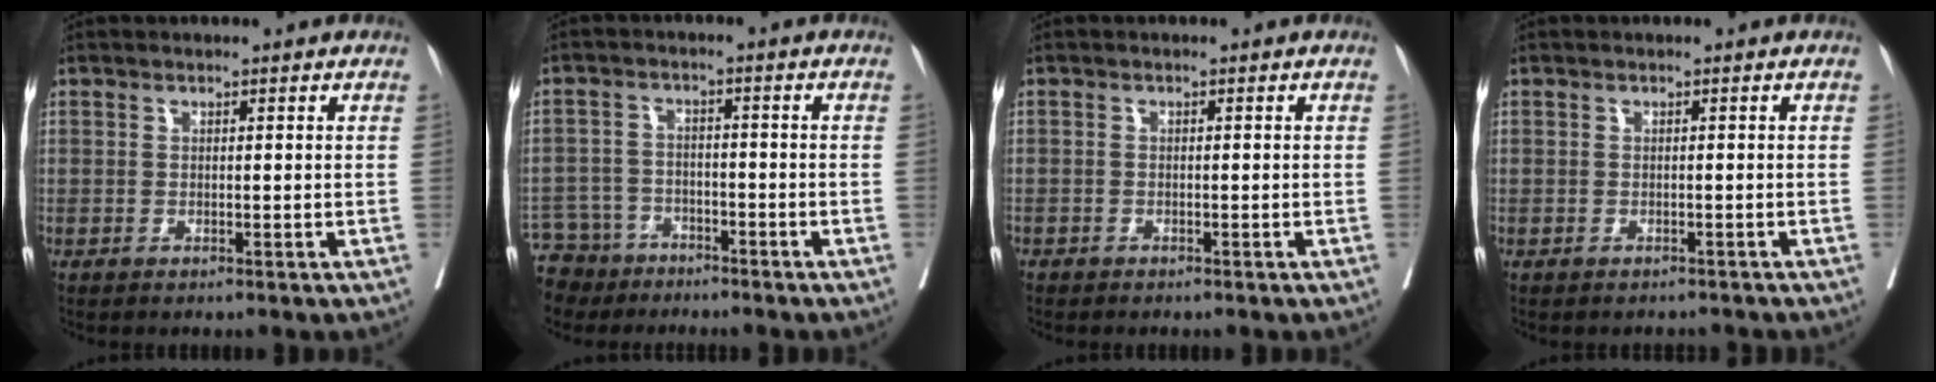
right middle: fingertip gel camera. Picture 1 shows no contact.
{"total": 8.3, "force": [-7.1, 4.3, 0.6], "torque": [-0.020, 0.000, -0.123]}
{"total": 0.7, "force": [-0.6, 0.2, 0.2], "torque": [-0.011, -0.002, -0.014]}
{"total": 1.2, "force": [-1.1, 0.4, -0.2], "torque": [0.003, -0.001, -0.017]}